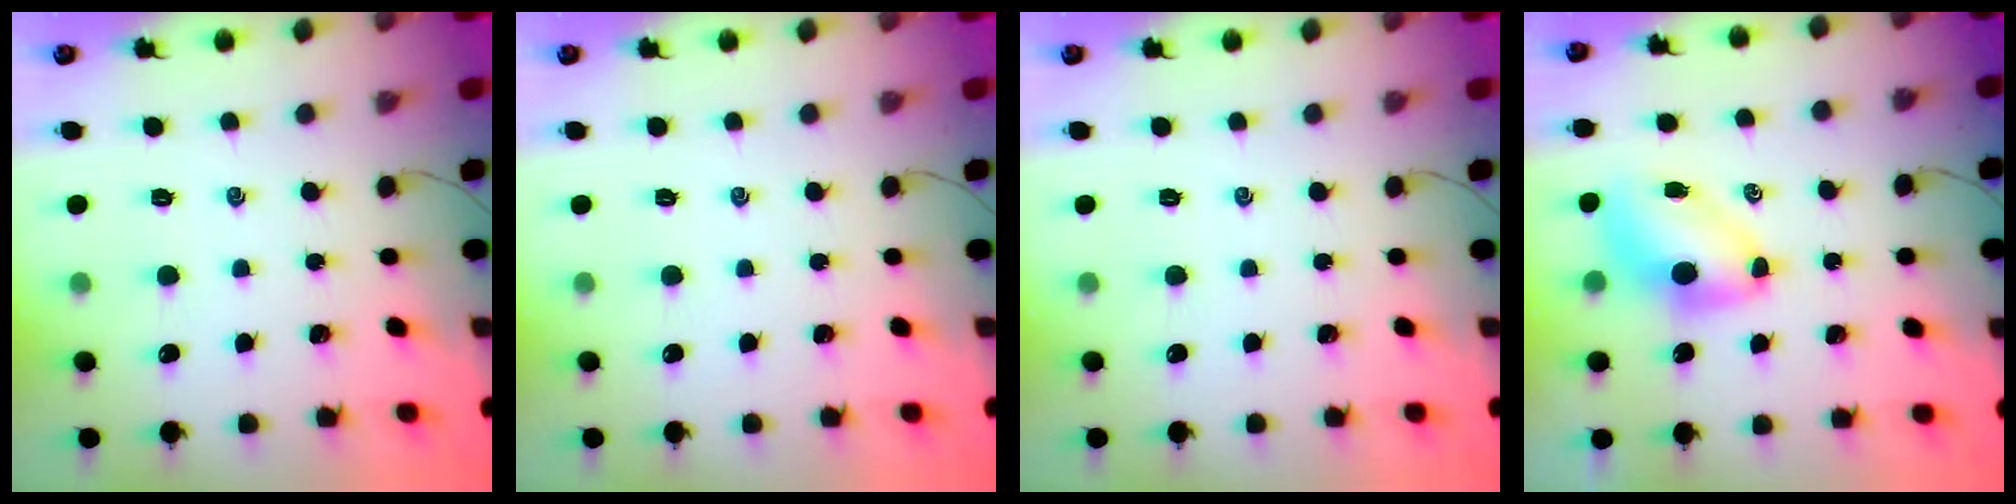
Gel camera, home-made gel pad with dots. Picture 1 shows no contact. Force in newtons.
{"total": 0.0}
{"total": 0.0}
{"total": 7.2, "press": 7.1, "slide": 1.2}